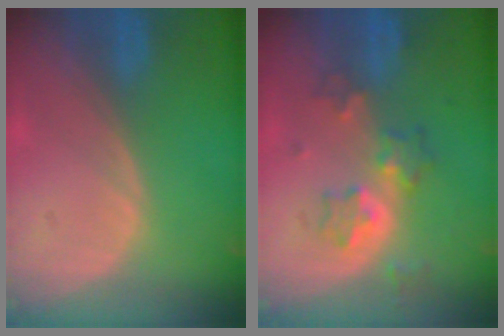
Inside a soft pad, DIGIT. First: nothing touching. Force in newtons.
{"total": 6.6, "press": 5.7, "slide": 3.2}